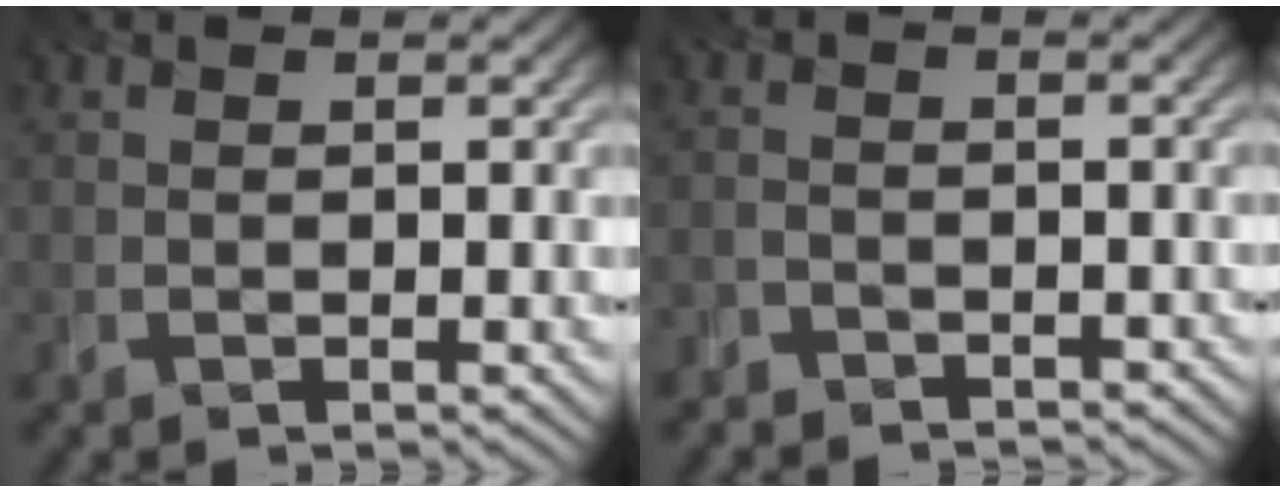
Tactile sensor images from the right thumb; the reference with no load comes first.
{"total": 3.0, "force": [-2.9, 0.8, 0.2], "torque": [0.004, -0.004, -0.058]}